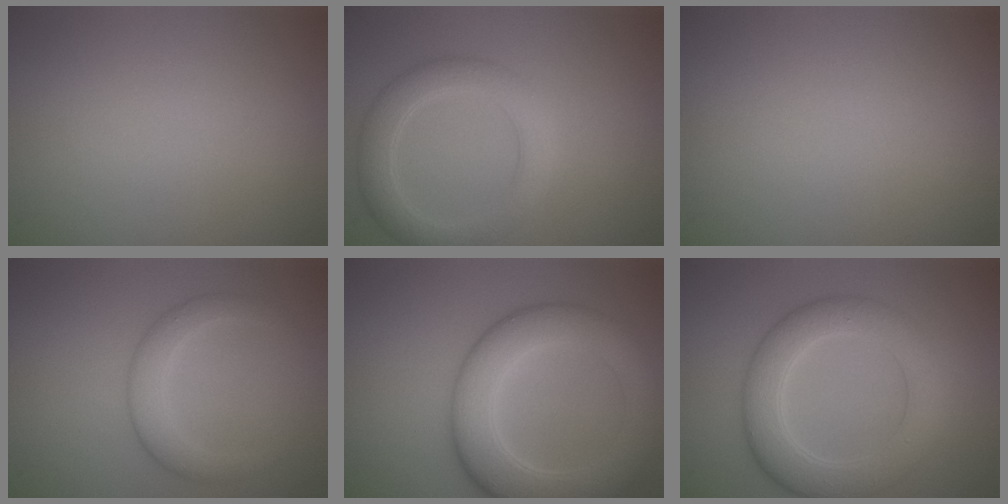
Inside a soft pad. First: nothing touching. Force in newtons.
{"total": 3.9, "press": 3.9, "slide": 0.2}
{"total": 0.0}
{"total": 2.7, "press": 2.7, "slide": 0.2}
{"total": 7.9, "press": 7.9, "slide": 0.2}
{"total": 6.2, "press": 6.2, "slide": 0.6}